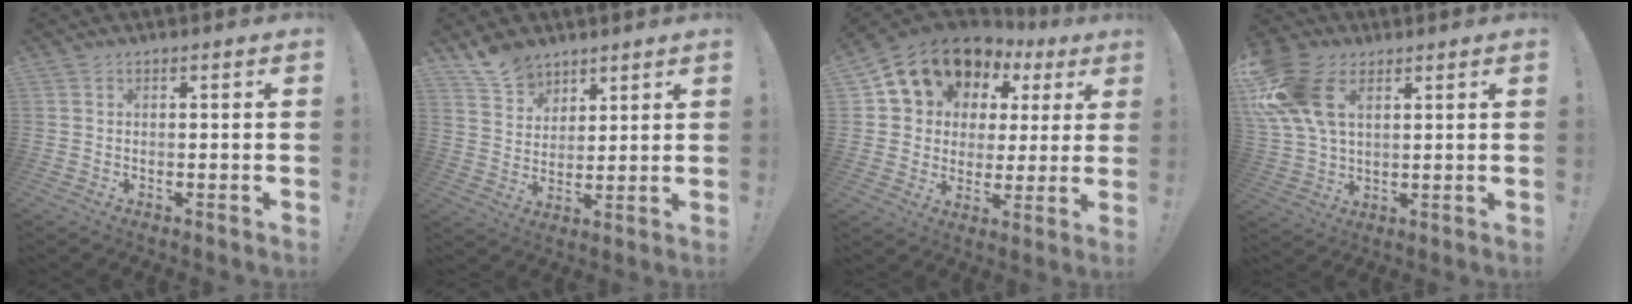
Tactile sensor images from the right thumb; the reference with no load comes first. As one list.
[{"total": 9.2, "force": [7.3, 5.2, 2.0], "torque": [-0.037, -0.049, 0.142]}, {"total": 12.7, "force": [8.0, 9.1, 3.8], "torque": [-0.071, -0.057, 0.157]}, {"total": 17.5, "force": [6.6, 10.9, 11.9], "torque": [-0.249, -0.012, 0.125]}]